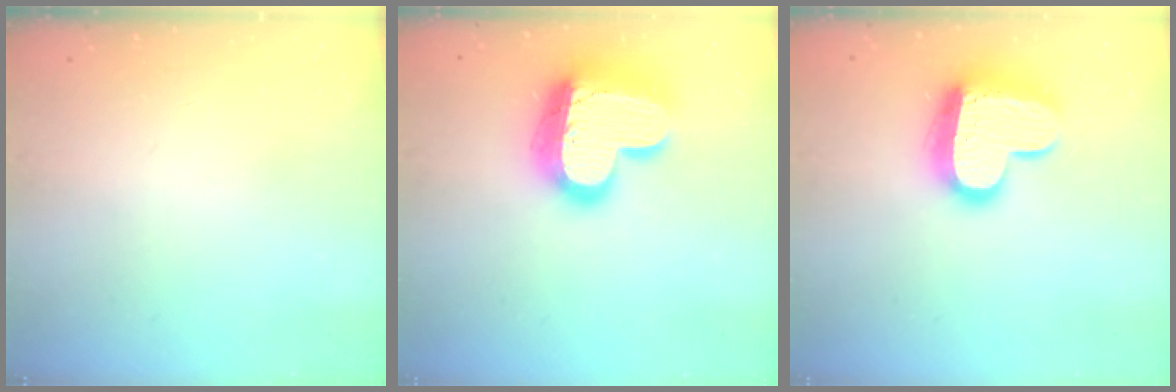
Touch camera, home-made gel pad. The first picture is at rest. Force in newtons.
{"total": 21.7, "press": 21.6, "slide": 1.9}
{"total": 16.2, "press": 16.1, "slide": 1.4}